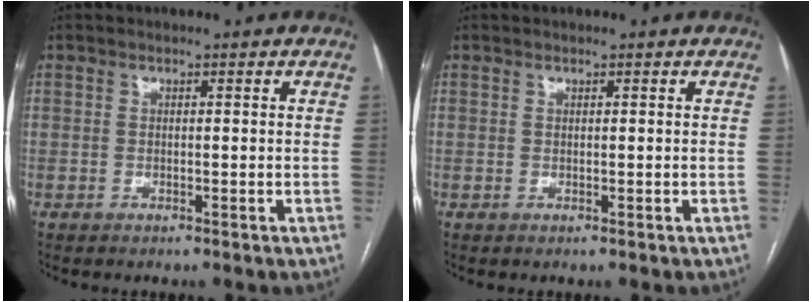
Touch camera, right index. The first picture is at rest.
{"total": 0.0}